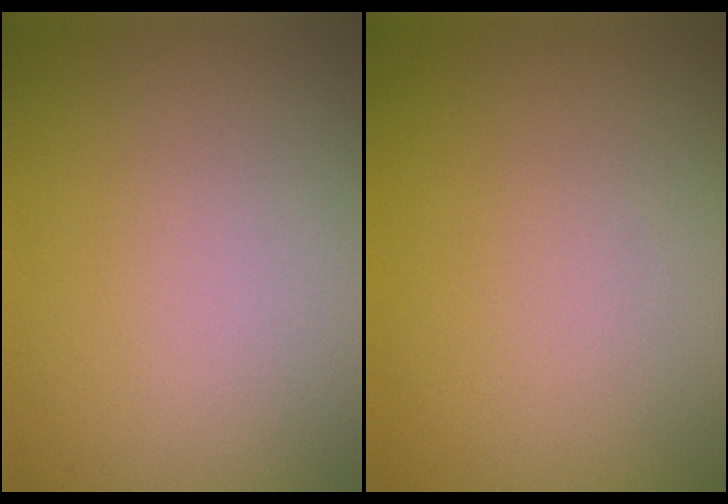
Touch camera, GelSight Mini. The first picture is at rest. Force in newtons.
{"total": 0.0}